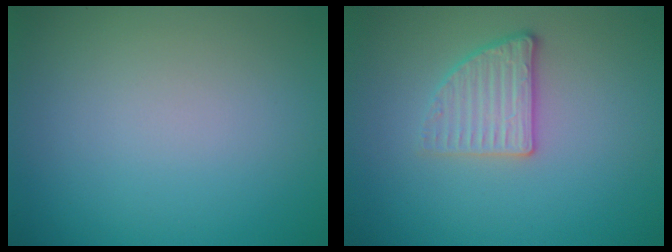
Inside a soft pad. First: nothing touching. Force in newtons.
{"total": 2.6, "press": 2.4, "slide": 1.0}